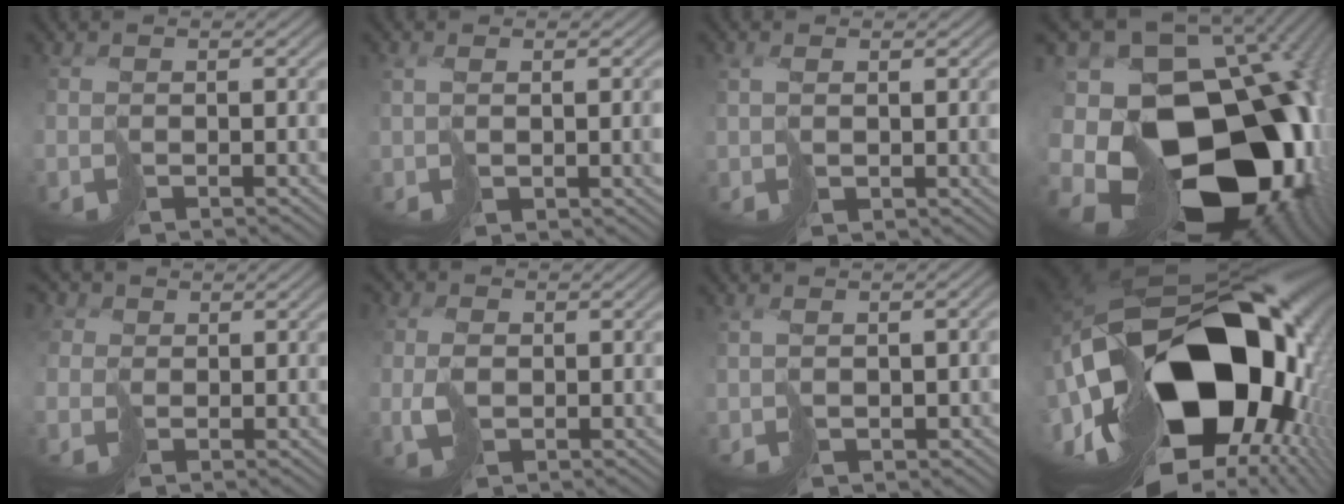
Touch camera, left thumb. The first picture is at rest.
{"total": 3.7, "force": [0.8, 1.6, 3.3], "torque": [-0.064, -0.008, 0.028]}
{"total": 2.6, "force": [1.1, 1.1, 2.1], "torque": [-0.043, -0.001, 0.029]}
{"total": 22.5, "force": [-7.3, 14.5, 15.6], "torque": [-0.311, -0.035, -0.084]}
{"total": 3.7, "force": [1.2, 3.2, 1.3], "torque": [-0.051, 0.009, 0.009]}
{"total": 3.1, "force": [0.3, 2.2, 2.2], "torque": [-0.054, 0.000, 0.011]}
{"total": 3.2, "force": [0.1, 1.7, 2.7], "torque": [-0.054, -0.006, 0.017]}
{"total": 22.2, "force": [-1.4, 13.3, 17.7], "torque": [-0.337, -0.030, -0.017]}